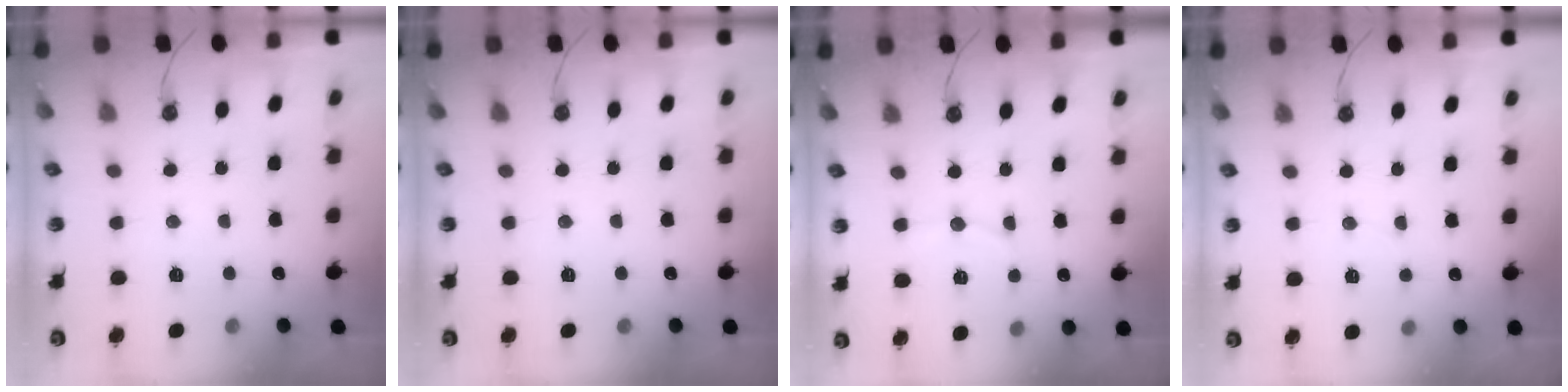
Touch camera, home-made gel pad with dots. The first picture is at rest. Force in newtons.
{"total": 0.0}
{"total": 7.0, "press": 7.0, "slide": 0.2}
{"total": 2.3, "press": 2.3, "slide": 0.2}